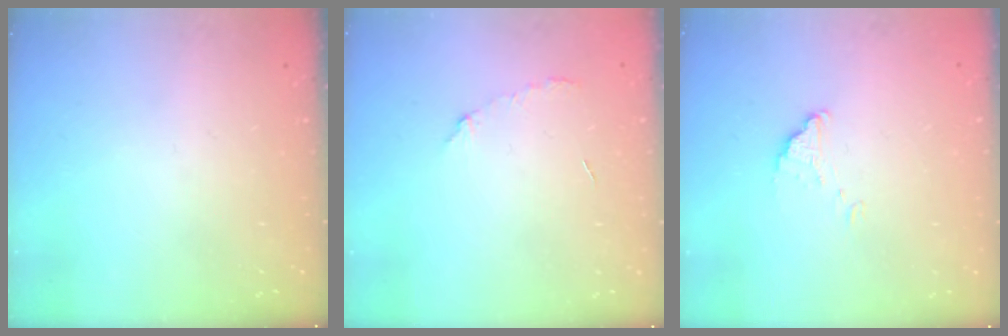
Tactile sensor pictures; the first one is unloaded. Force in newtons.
{"total": 4.8, "press": 4.7, "slide": 0.4}
{"total": 1.5, "press": 1.5, "slide": 0.1}